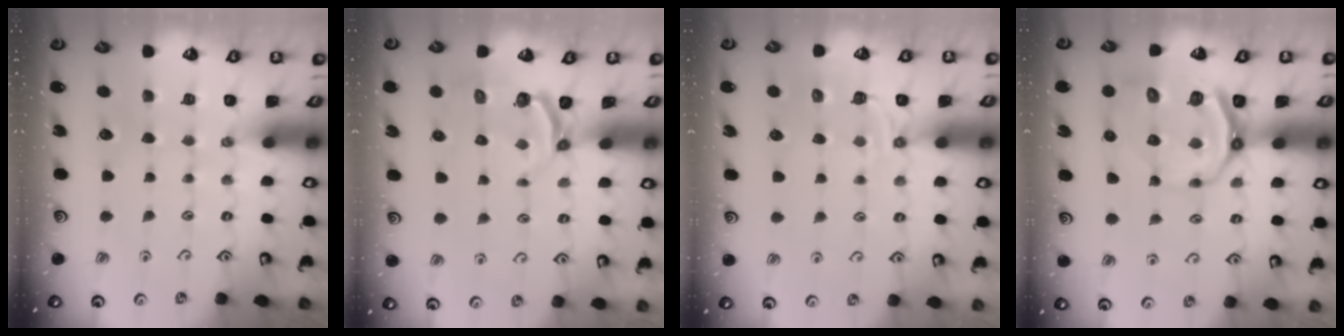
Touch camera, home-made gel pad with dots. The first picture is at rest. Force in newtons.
{"total": 3.9, "press": 2.8, "slide": 2.7}
{"total": 4.5, "press": 4.1, "slide": 2.0}
{"total": 11.2, "press": 10.7, "slide": 3.4}